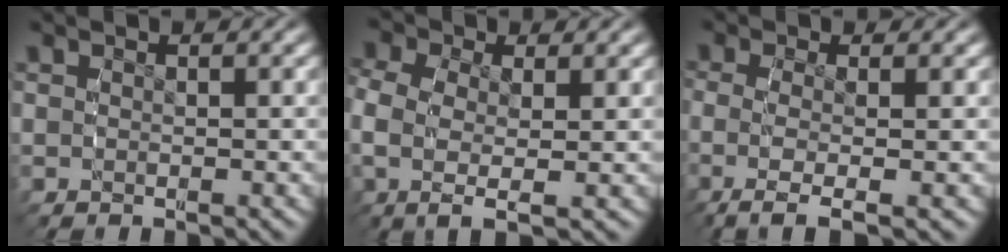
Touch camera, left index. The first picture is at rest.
{"total": 5.0, "force": [0.1, 3.0, 4.0], "torque": [-0.099, -0.019, 0.008]}
{"total": 5.1, "force": [-2.1, 2.1, 4.2], "torque": [-0.105, -0.033, -0.013]}